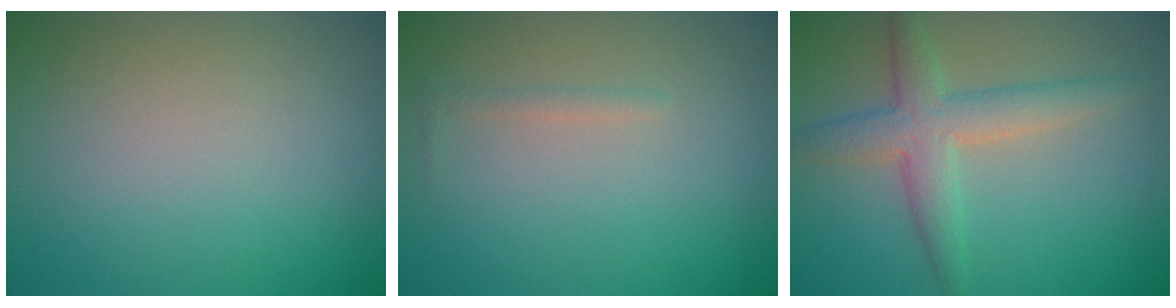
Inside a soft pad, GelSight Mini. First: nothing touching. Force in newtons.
{"total": 0.7, "press": 0.7, "slide": 0.0}
{"total": 4.2, "press": 4.2, "slide": 0.1}